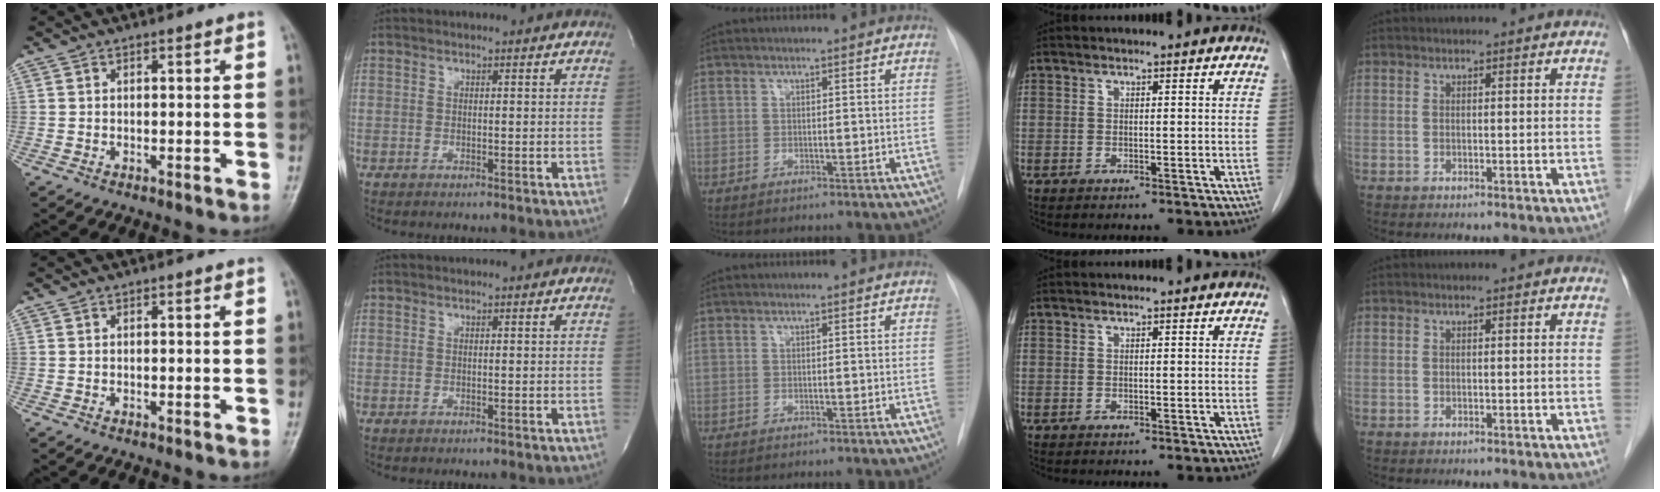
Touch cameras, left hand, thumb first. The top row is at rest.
{}